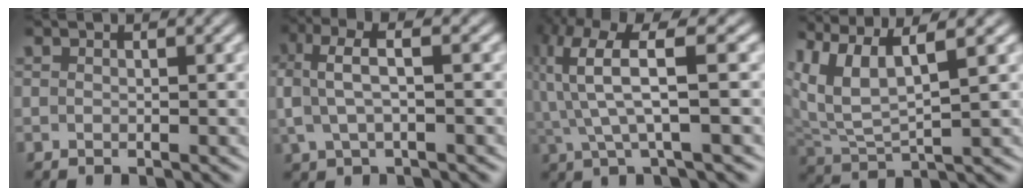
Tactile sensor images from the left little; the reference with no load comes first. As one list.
[{"total": 4.6, "force": [1.0, 2.4, 3.9], "torque": [-0.080, 0.012, 0.015]}, {"total": 7.1, "force": [2.3, 3.1, 6.0], "torque": [-0.122, 0.002, 0.038]}, {"total": 9.1, "force": [3.5, 6.2, 5.7], "torque": [-0.142, 0.004, 0.054]}]